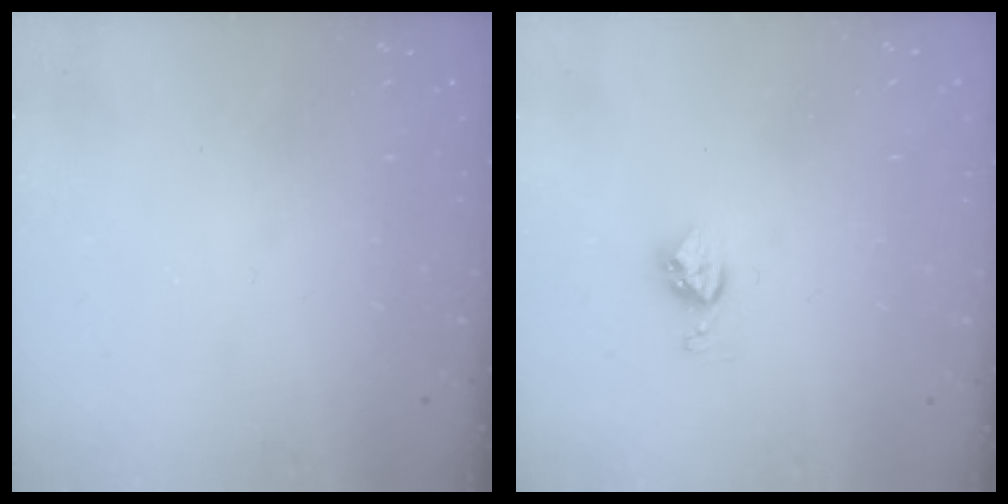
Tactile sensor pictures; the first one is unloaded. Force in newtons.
{"total": 3.5, "press": 3.5, "slide": 0.5}